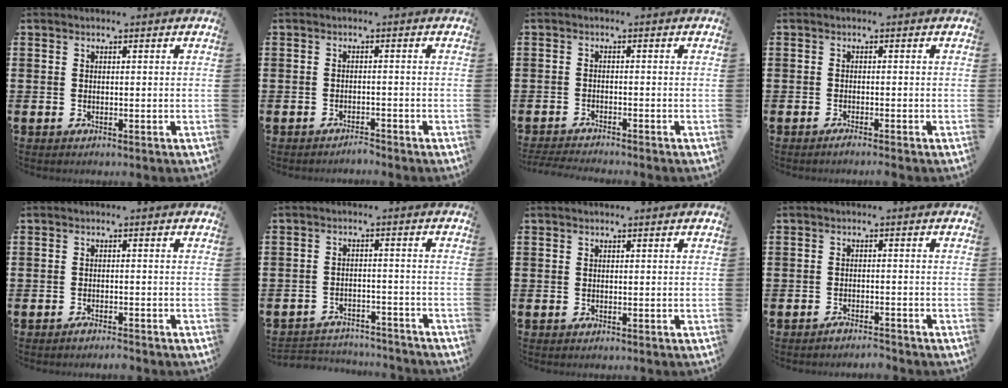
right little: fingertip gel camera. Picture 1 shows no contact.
{"total": 1.3, "force": [-1.3, -0.1, 0.0], "torque": [-0.003, 0.003, -0.027]}
{"total": 1.6, "force": [-1.5, -0.1, 0.2], "torque": [-0.004, 0.002, -0.031]}
{"total": 0.9, "force": [-0.7, -0.1, 0.5], "torque": [-0.008, -0.003, -0.013]}
{"total": 1.2, "force": [-1.2, 0.1, 0.4], "torque": [-0.009, -0.001, -0.023]}
{"total": 3.1, "force": [-3.1, 0.4, 0.0], "torque": [-0.006, 0.004, -0.067]}
{"total": 0.0}
{"total": 1.7, "force": [-1.7, 0.0, 0.3], "torque": [-0.007, 0.002, -0.033]}